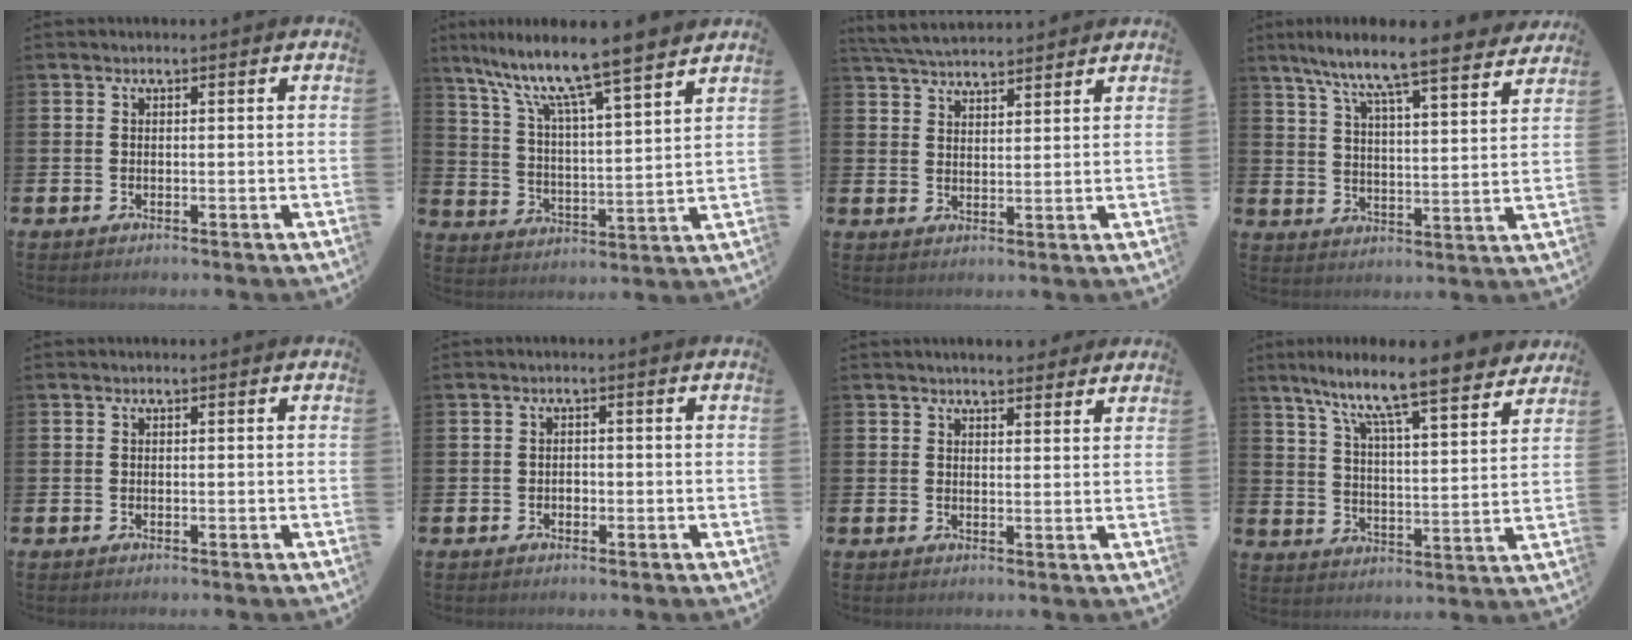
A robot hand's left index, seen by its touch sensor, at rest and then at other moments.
{"total": 10.6, "force": [9.3, 0.6, 5.1], "torque": [-0.126, -0.064, 0.154]}
{"total": 4.6, "force": [4.5, 0.6, 0.6], "torque": [-0.029, -0.019, 0.083]}
{"total": 8.8, "force": [8.2, 0.1, 3.2], "torque": [-0.084, -0.065, 0.136]}
{"total": 0.0}
{"total": 0.9, "force": [-0.3, 0.8, 0.4], "torque": [-0.007, 0.002, -0.008]}
{"total": 3.0, "force": [3.0, 0.4, 0.0], "torque": [-0.003, -0.013, 0.055]}
{"total": 9.7, "force": [8.6, 0.5, 4.5], "torque": [-0.110, -0.066, 0.142]}